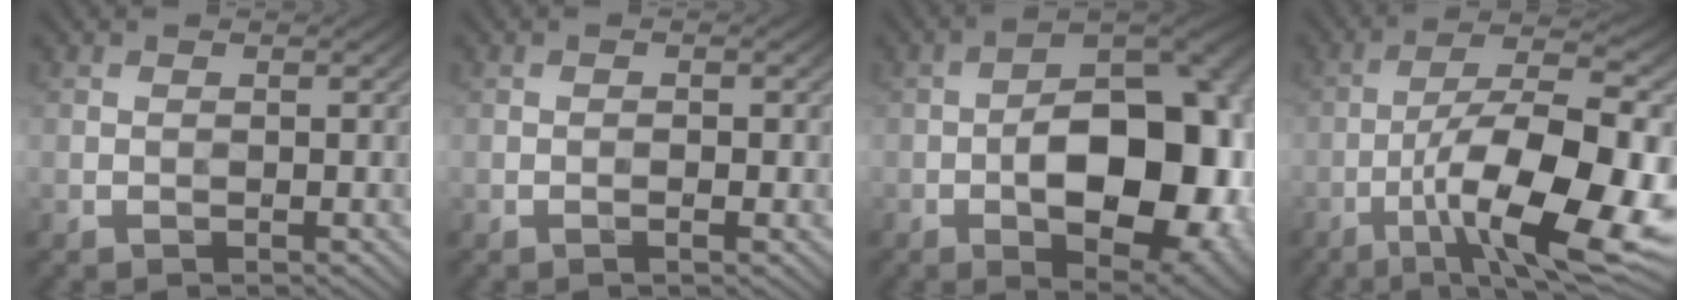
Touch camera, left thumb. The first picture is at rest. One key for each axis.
{"total": 0.8, "fx": -0.3, "fy": 0.2, "fz": 0.7, "tx": -0.009, "ty": 0.002, "tz": -0.005}
{"total": 16.8, "fx": -3.6, "fy": 8.9, "fz": 13.8, "tx": -0.168, "ty": -0.009, "tz": -0.050}
{"total": 16.1, "fx": -6.1, "fy": 5.0, "fz": 14.1, "tx": -0.230, "ty": 0.004, "tz": -0.094}